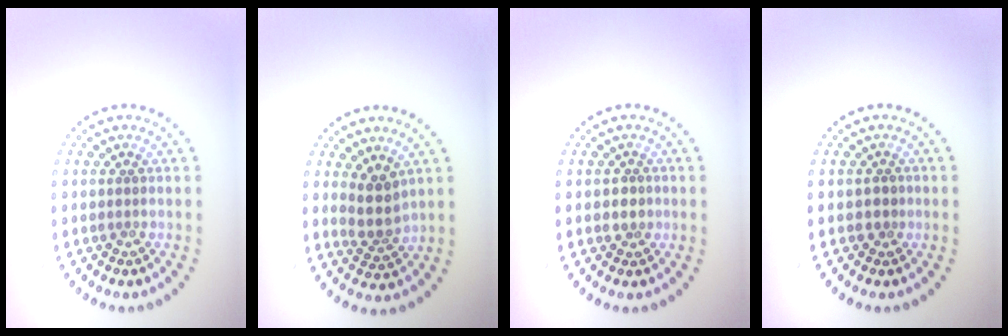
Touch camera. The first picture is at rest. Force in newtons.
{"total": 2.5, "press": 1.9, "slide": 1.6}
{"total": 1.4, "press": 1.2, "slide": 0.7}
{"total": 1.2, "press": 0.9, "slide": 0.8}